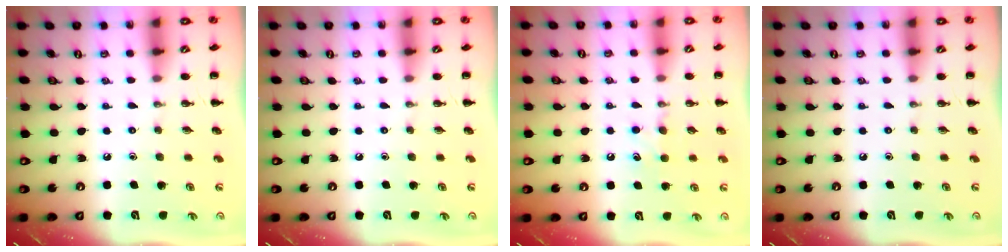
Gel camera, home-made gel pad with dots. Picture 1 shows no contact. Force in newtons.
{"total": 0.0}
{"total": 6.1, "press": 5.9, "slide": 1.7}
{"total": 0.0}